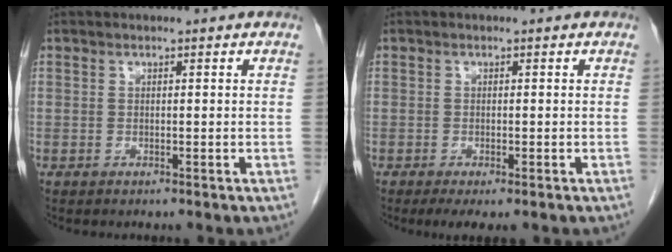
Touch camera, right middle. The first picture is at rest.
{"total": 3.2, "force": [-2.1, 0.9, 2.3], "torque": [-0.035, -0.010, -0.029]}